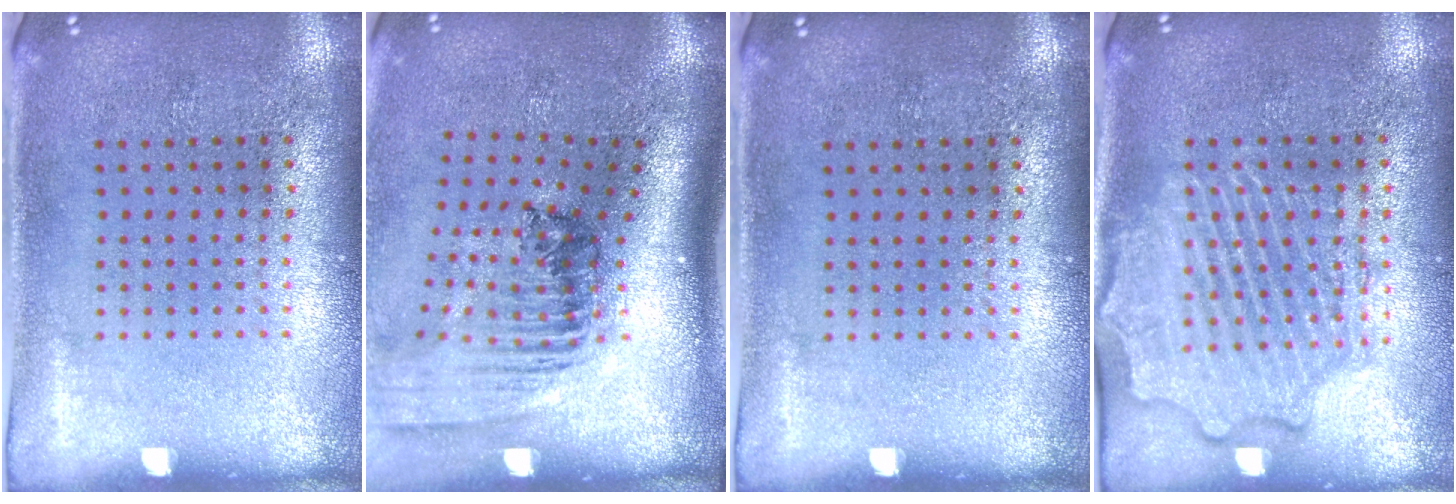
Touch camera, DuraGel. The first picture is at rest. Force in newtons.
{"total": 2.3, "press": 1.6, "slide": 1.6}
{"total": 0.0}
{"total": 2.3, "press": 2.3, "slide": 0.4}